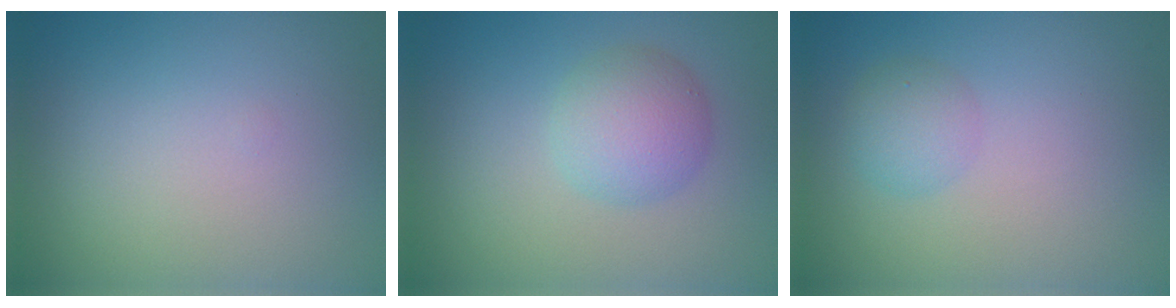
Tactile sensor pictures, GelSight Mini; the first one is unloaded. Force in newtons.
{"total": 3.6, "press": 3.6, "slide": 0.1}
{"total": 1.9, "press": 1.9, "slide": 0.0}